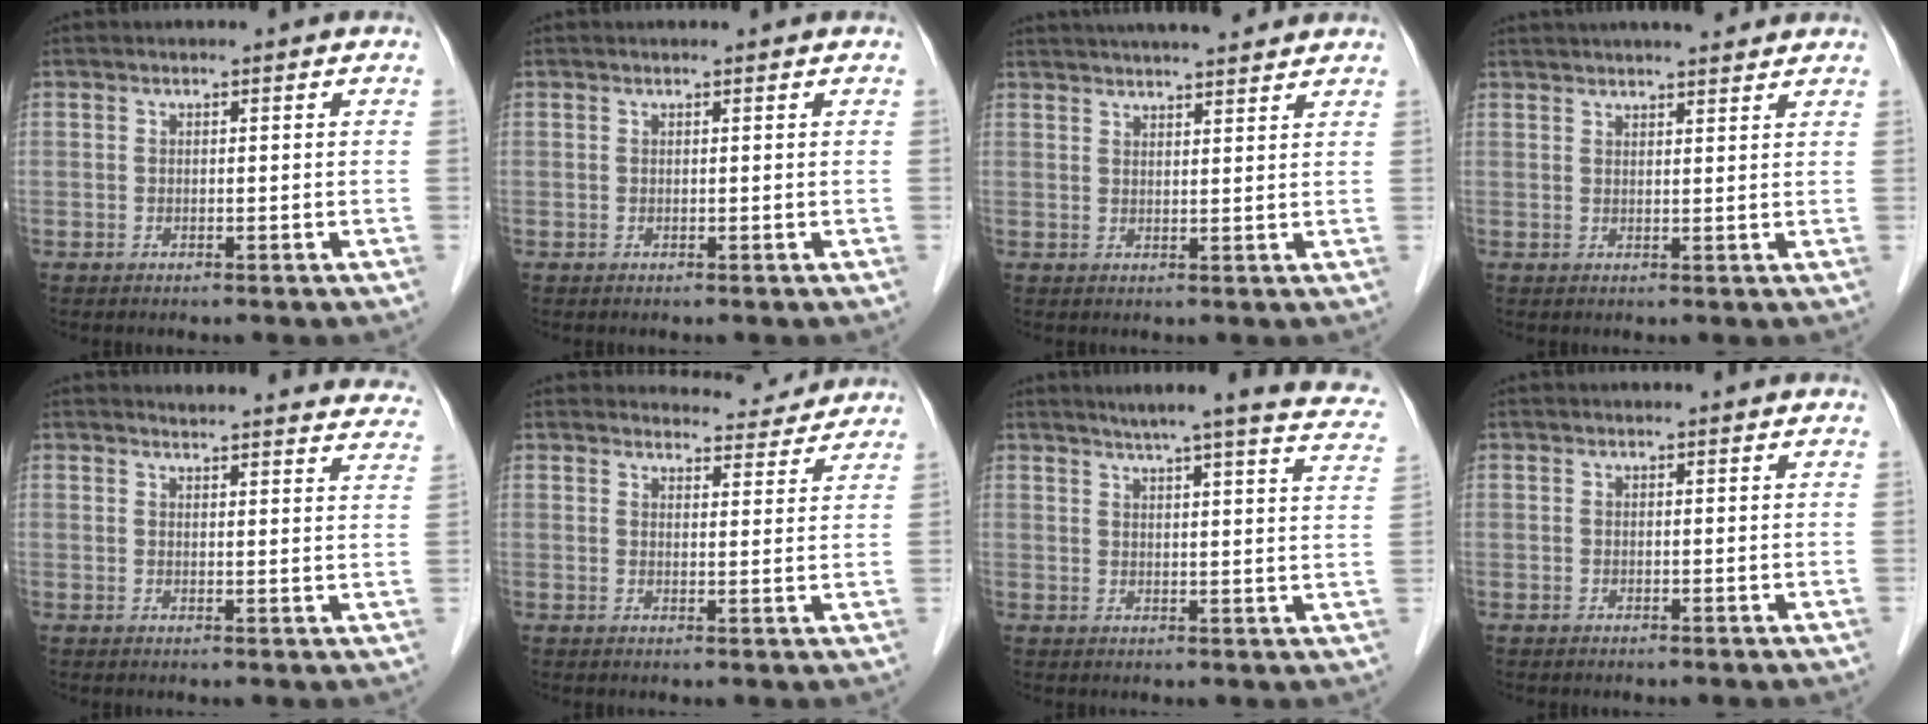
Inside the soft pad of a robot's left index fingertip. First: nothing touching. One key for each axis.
{"total": 0.9, "fx": 0.8, "fy": 0.0, "fz": 0.3, "tx": -0.008, "ty": 0.009, "tz": 0.013}
{"total": 12.9, "fx": 11.6, "fy": 1.6, "fz": 5.4, "tx": -0.084, "ty": 0.033, "tz": 0.161}
{"total": 10.5, "fx": 9.3, "fy": 1.5, "fz": 4.7, "tx": -0.067, "ty": 0.029, "tz": 0.122}
{"total": 19.4, "fx": 18.8, "fy": 2.9, "fz": 4.1, "tx": -0.039, "ty": -0.050, "tz": 0.199}
{"total": 6.7, "fx": 6.6, "fy": 1.3, "fz": 0.0, "tx": 0.008, "ty": -0.002, "tz": 0.072}
{"total": 20.2, "fx": 17.5, "fy": 1.2, "fz": 10.0, "tx": -0.132, "ty": -0.026, "tz": 0.199}
{"total": 1.1, "fx": 1.1, "fy": 0.1, "fz": 0.4, "tx": -0.007, "ty": 0.009, "tz": 0.016}